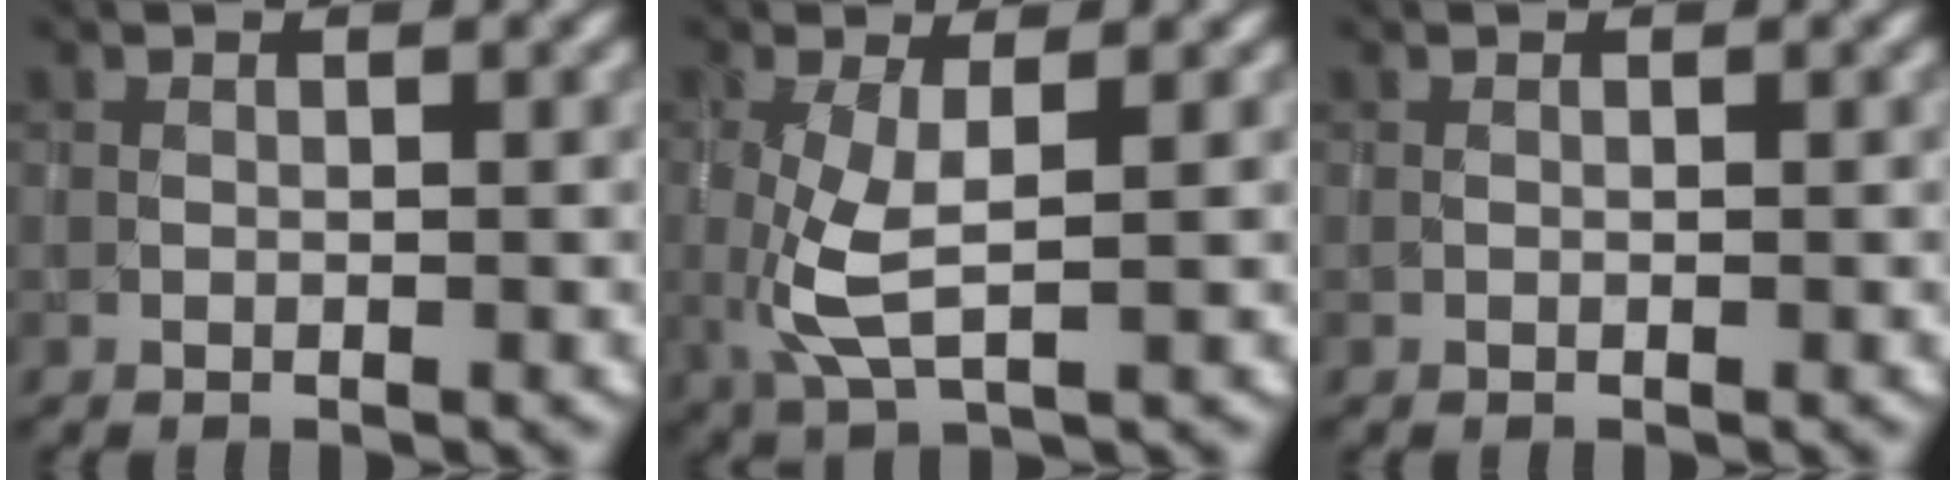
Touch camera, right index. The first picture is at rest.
{"total": 4.2, "force": [0.1, 1.3, 4.0], "torque": [-0.098, -0.007, 0.002]}
{"total": 0.0}